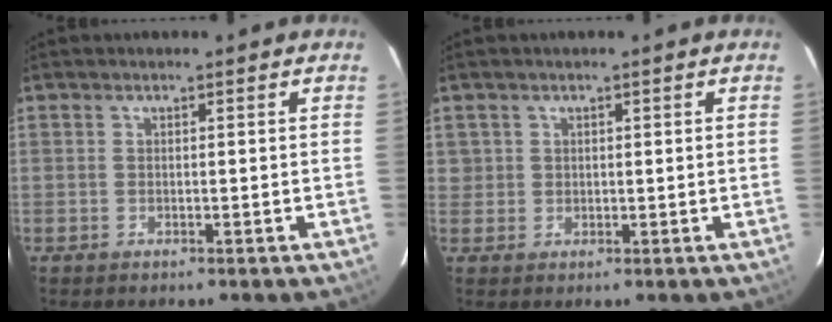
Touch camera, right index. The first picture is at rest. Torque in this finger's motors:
{"motor_torque": [-0.06, 0.08, 0.05, 0.00]}